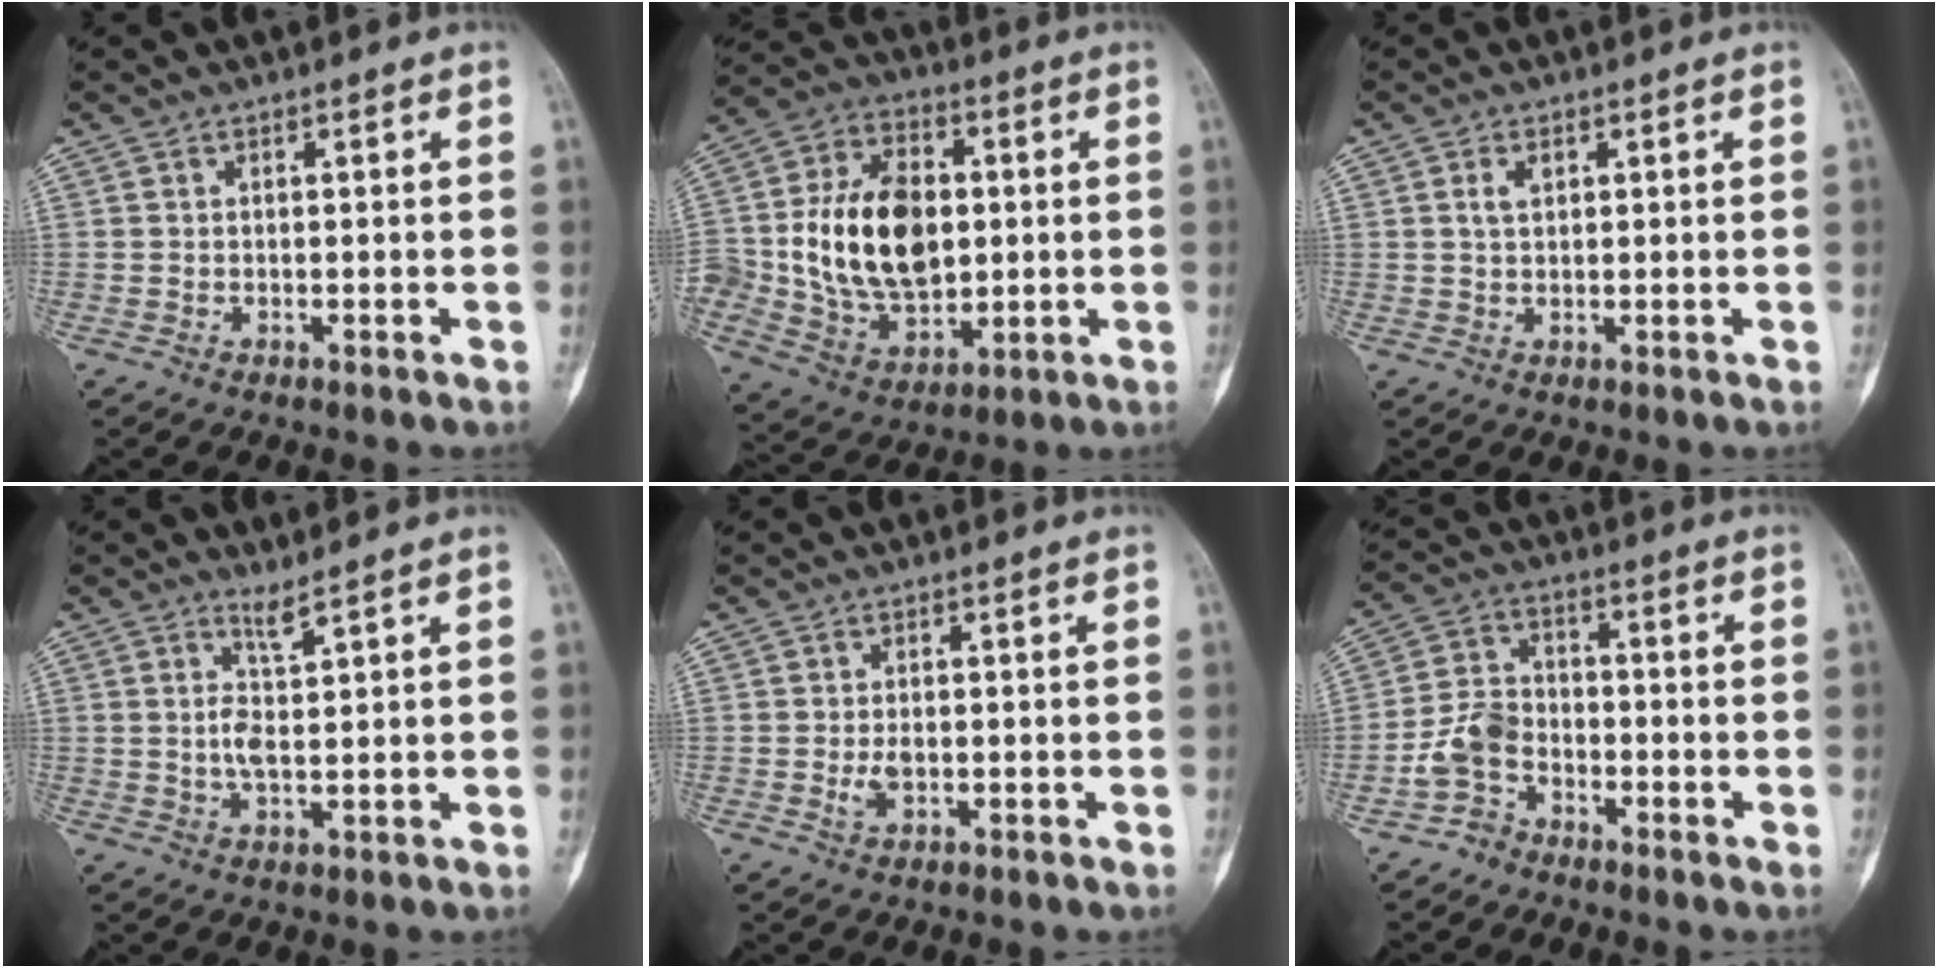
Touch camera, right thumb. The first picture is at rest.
{"total": 20.3, "force": [0.8, 14.0, 14.7], "torque": [-0.229, 0.006, 0.026]}
{"total": 2.6, "force": [0.9, 1.7, 1.8], "torque": [-0.024, 0.001, 0.018]}
{"total": 3.4, "force": [1.8, 0.5, 2.9], "torque": [-0.056, -0.019, 0.041]}
{"total": 2.6, "force": [-0.5, 1.6, 2.0], "torque": [-0.031, -0.001, -0.008]}
{"total": 7.0, "force": [-3.7, 5.2, 2.8], "torque": [-0.043, 0.030, -0.078]}